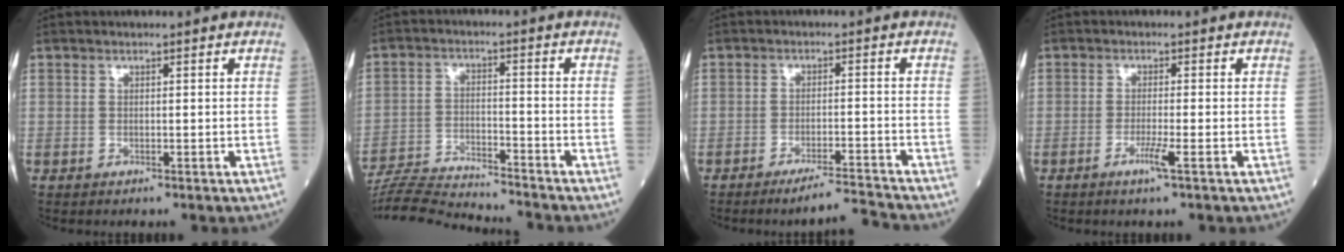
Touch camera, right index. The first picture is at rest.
{"total": 13.6, "force": [-13.1, -0.6, 3.3], "torque": [-0.056, -0.005, -0.221]}
{"total": 5.1, "force": [-4.7, -1.5, 1.1], "torque": [-0.015, -0.009, -0.081]}
{"total": 2.6, "force": [-1.3, -0.4, 2.3], "torque": [-0.047, -0.006, -0.027]}